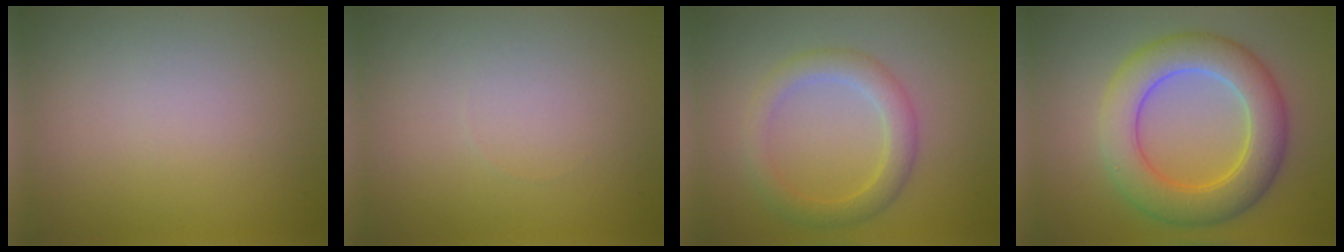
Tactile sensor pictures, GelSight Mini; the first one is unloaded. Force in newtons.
{"total": 0.0}
{"total": 3.1, "press": 3.1, "slide": 0.2}
{"total": 7.0, "press": 7.0, "slide": 0.3}